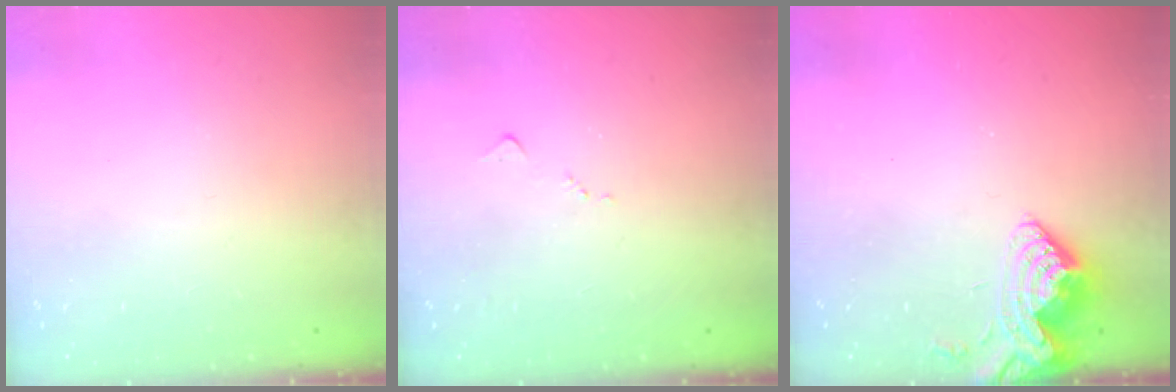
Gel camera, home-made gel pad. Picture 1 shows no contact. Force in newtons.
{"total": 5.6, "press": 5.5, "slide": 0.9}
{"total": 8.9, "press": 8.8, "slide": 0.8}